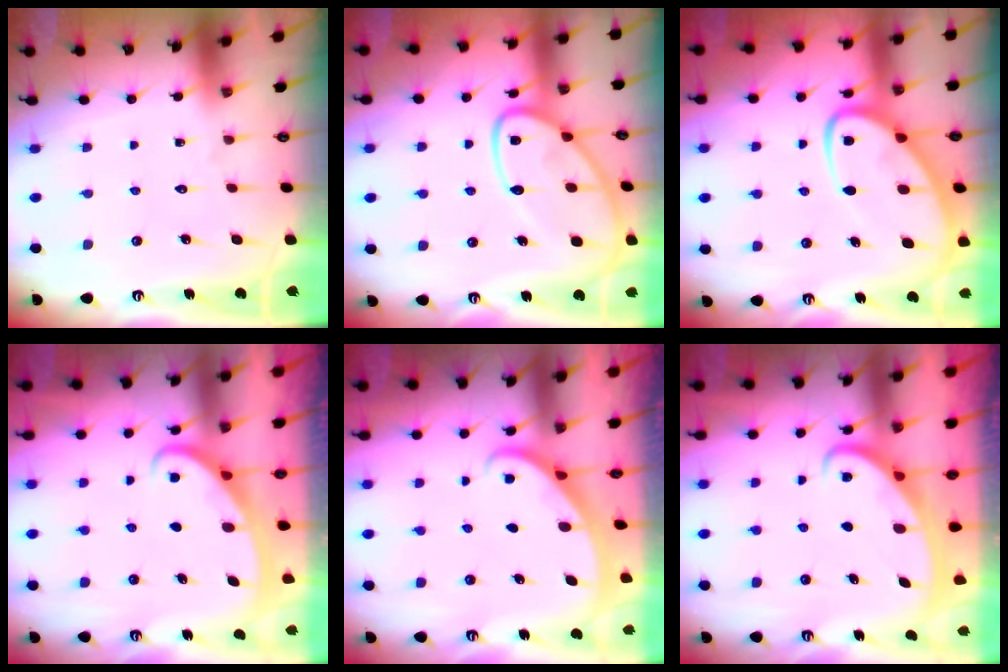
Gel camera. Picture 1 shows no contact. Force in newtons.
{"total": 15.4, "press": 15.3, "slide": 1.6}
{"total": 10.9, "press": 10.9, "slide": 1.1}
{"total": 2.5, "press": 2.5, "slide": 0.4}
{"total": 2.0, "press": 2.0, "slide": 0.1}
{"total": 2.6, "press": 2.6, "slide": 0.3}